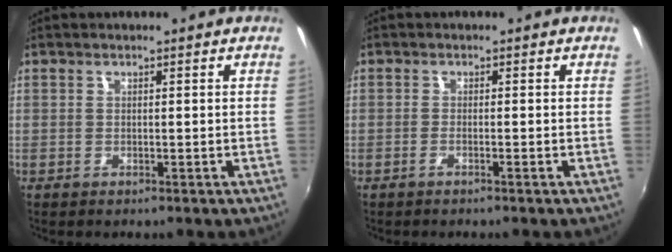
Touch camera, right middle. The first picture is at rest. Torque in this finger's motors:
{"motor_torque": [-0.47, 0.07, -0.01, -0.01]}